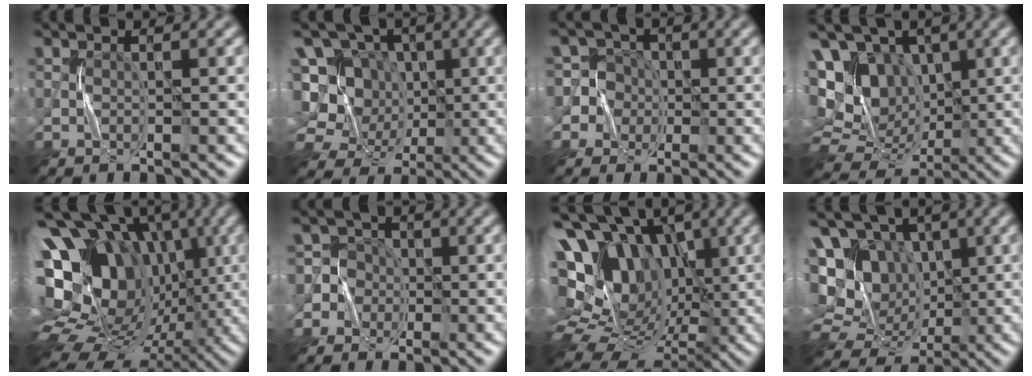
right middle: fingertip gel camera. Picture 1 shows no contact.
{"total": 11.2, "force": [0.1, 10.4, 4.3], "torque": [-0.125, 0.039, -0.026]}
{"total": 5.3, "force": [-0.2, 5.3, 0.6], "torque": [0.008, 0.027, -0.018]}
{"total": 16.7, "force": [3.5, 13.4, 9.3], "torque": [-0.201, 0.026, 0.051]}
{"total": 19.6, "force": [1.9, 14.2, 13.4], "torque": [-0.231, 0.018, 0.034]}
{"total": 4.1, "force": [-1.1, 3.9, 0.2], "torque": [0.024, 0.020, -0.039]}
{"total": 17.0, "force": [2.9, 12.8, 10.7], "torque": [-0.222, 0.021, 0.062]}
{"total": 16.1, "force": [2.7, 13.6, 8.1], "torque": [-0.196, 0.031, 0.039]}